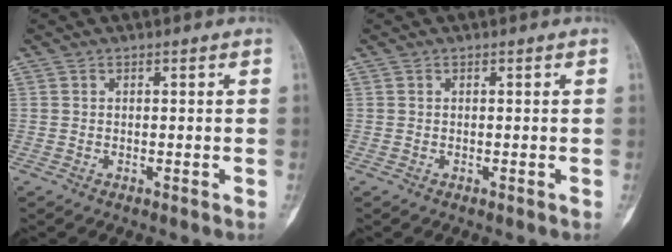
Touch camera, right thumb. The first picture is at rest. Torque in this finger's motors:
{"motor_torque": [0.34, -0.34, 0.00, 0.00, 0.00]}